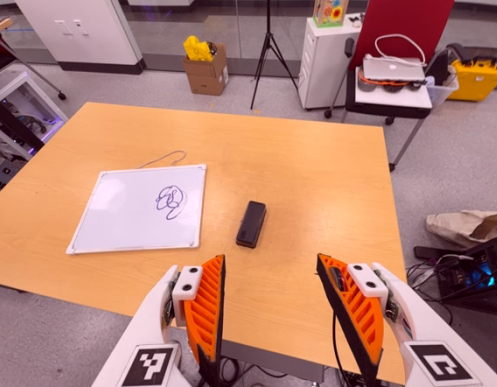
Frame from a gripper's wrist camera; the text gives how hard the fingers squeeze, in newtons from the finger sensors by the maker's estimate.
{"total": 0.0}